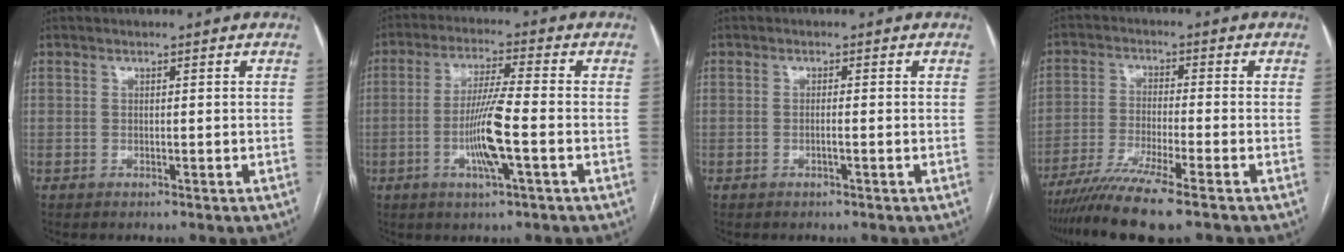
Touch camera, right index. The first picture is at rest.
{"total": 8.8, "force": [-2.2, 0.0, 8.5], "torque": [-0.162, -0.006, -0.044]}
{"total": 0.9, "force": [-0.2, 0.0, 0.9], "torque": [-0.013, 0.001, -0.002]}
{"total": 10.6, "force": [-8.0, -0.4, 7.0], "torque": [-0.122, -0.027, -0.136]}